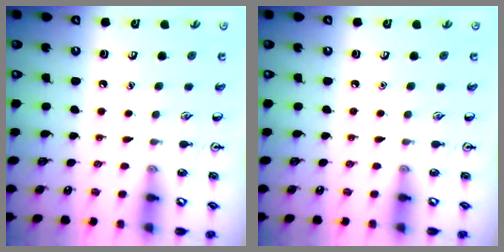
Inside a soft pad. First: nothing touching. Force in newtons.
{"total": 0.0}